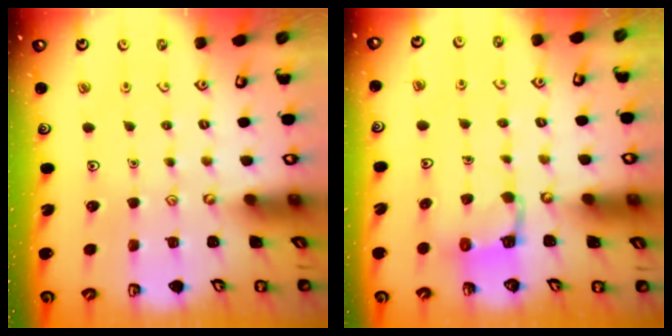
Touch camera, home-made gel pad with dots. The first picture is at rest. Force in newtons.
{"total": 3.8, "press": 3.8, "slide": 0.3}